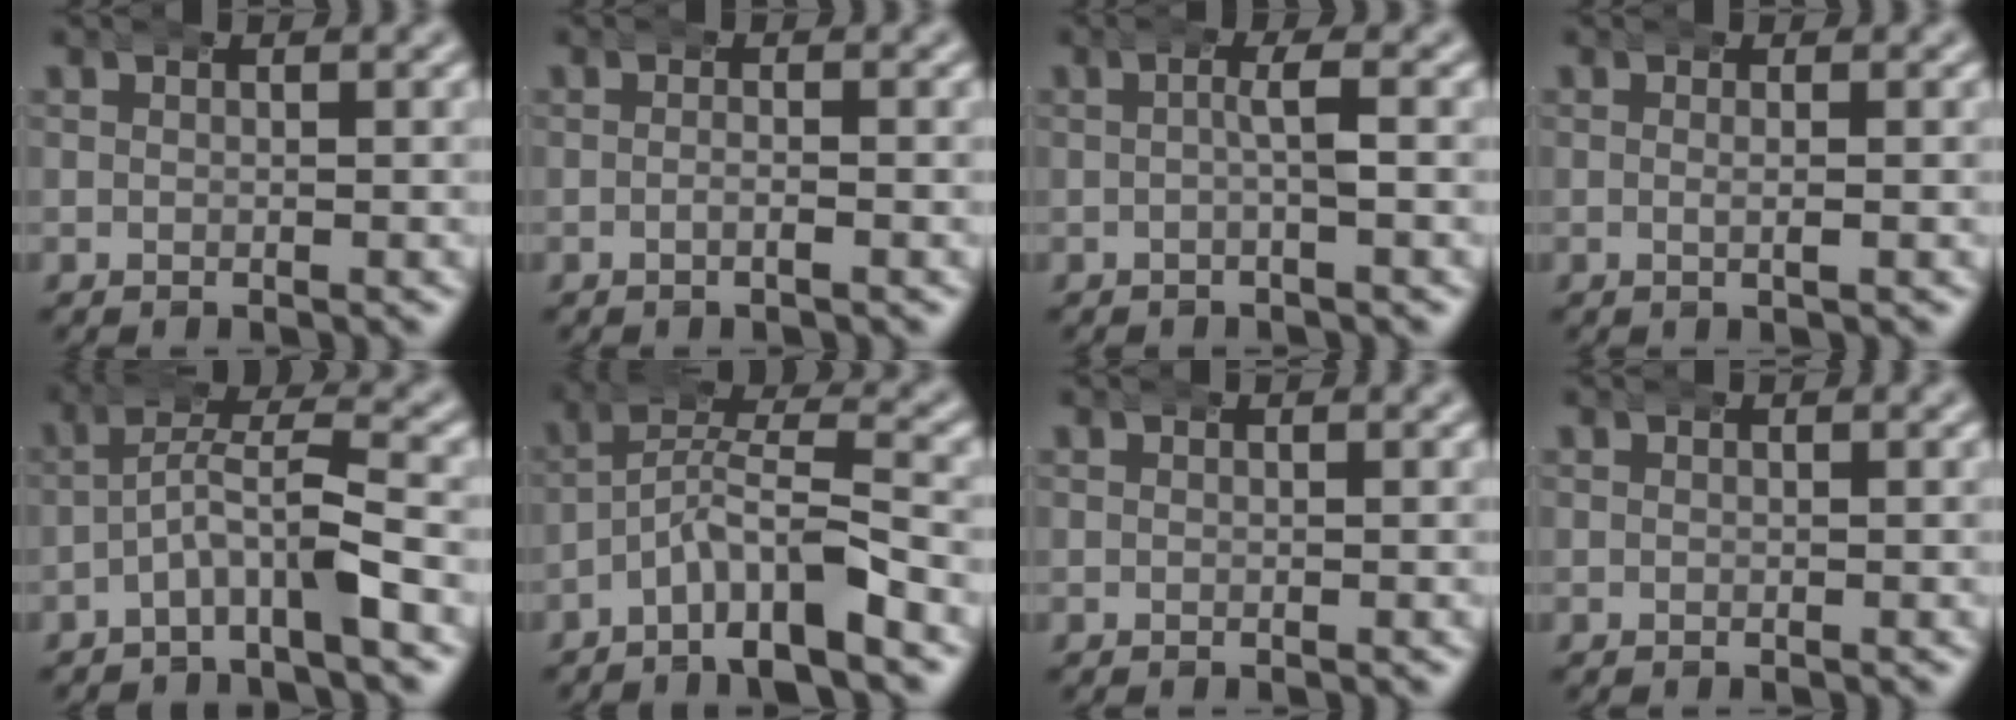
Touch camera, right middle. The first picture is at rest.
{"total": 1.2, "force": [-0.5, 0.3, 1.0], "torque": [-0.016, 0.004, -0.017]}
{"total": 1.8, "force": [-0.1, 0.0, 1.8], "torque": [-0.025, 0.009, -0.009]}
{"total": 1.5, "force": [0.1, 0.4, 1.5], "torque": [-0.020, 0.008, -0.007]}
{"total": 3.6, "force": [-1.2, 1.2, 3.1], "torque": [-0.039, 0.013, -0.032]}
{"total": 5.1, "force": [-1.7, 2.7, 4.0], "torque": [-0.059, 0.007, -0.044]}
{"total": 0.0}
{"total": 0.0}